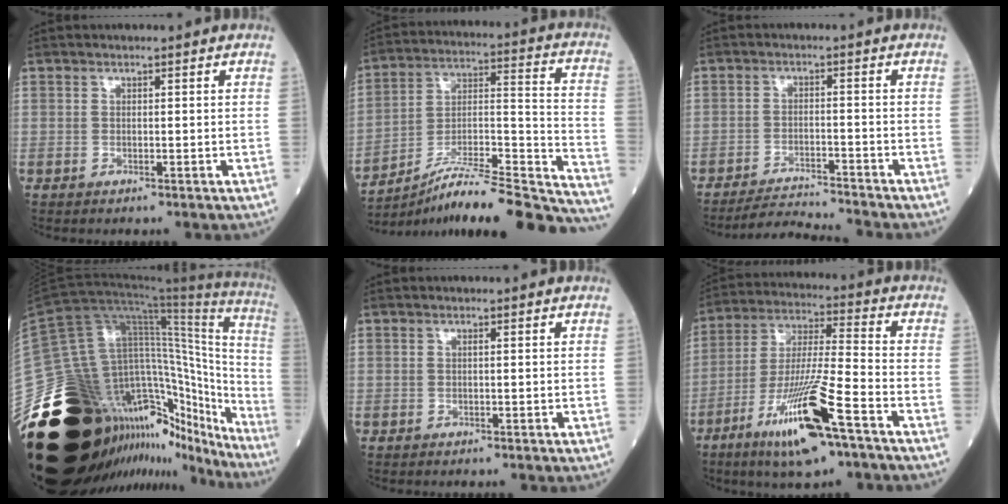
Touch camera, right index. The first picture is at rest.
{"total": 27.1, "force": [-23.8, 1.4, 12.9], "torque": [-0.137, 0.006, -0.361]}
{"total": 6.6, "force": [-6.5, -1.4, 0.4], "torque": [-0.009, -0.010, -0.113]}
{"total": 47.8, "force": [-32.4, 17.5, 30.4], "torque": [-0.468, -0.040, -0.479]}
{"total": 0.0}
{"total": 15.6, "force": [-8.4, 1.1, 13.1], "torque": [-0.262, -0.028, -0.150]}